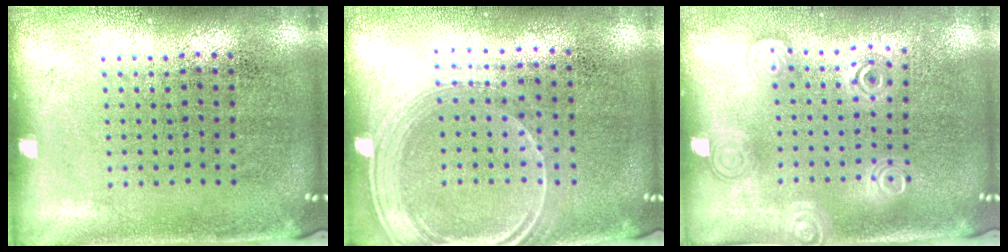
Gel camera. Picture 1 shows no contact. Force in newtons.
{"total": 1.6, "press": 1.4, "slide": 0.8}
{"total": 1.5, "press": 1.4, "slide": 0.7}